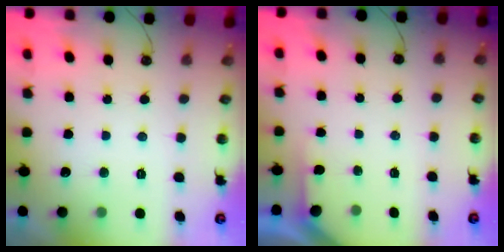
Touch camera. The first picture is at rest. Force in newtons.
{"total": 2.2, "press": 2.2, "slide": 0.2}